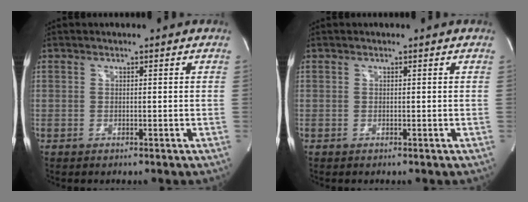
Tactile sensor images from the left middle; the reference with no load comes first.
{"total": 0.0}